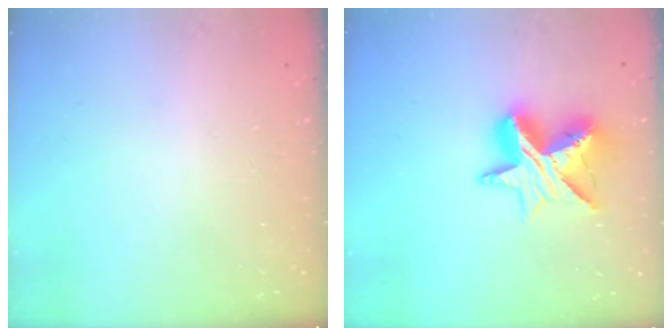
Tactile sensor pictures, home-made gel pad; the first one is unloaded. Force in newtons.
{"total": 13.1, "press": 13.0, "slide": 0.9}